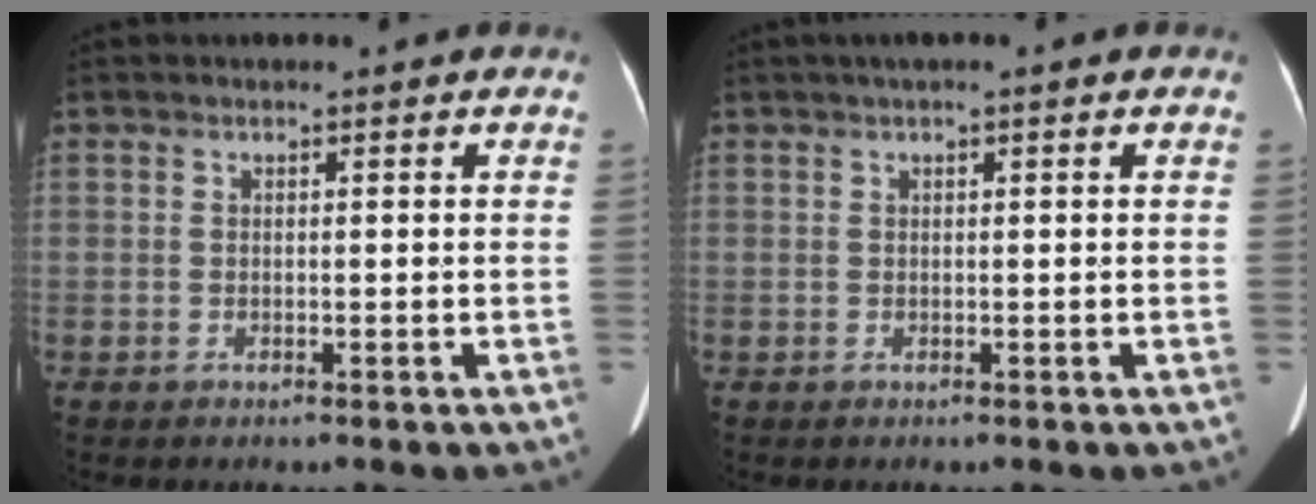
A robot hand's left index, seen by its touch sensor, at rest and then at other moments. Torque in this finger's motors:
{"motor_torque": [0.26, -0.20, 0.04, 0.06]}